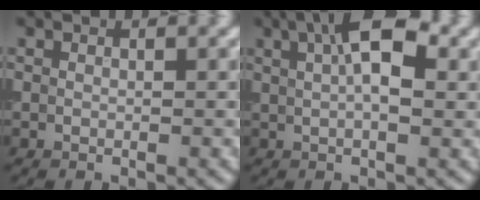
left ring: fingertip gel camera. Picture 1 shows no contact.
{"total": 5.9, "force": [2.1, 2.1, 5.1], "torque": [-0.078, 0.010, 0.026]}